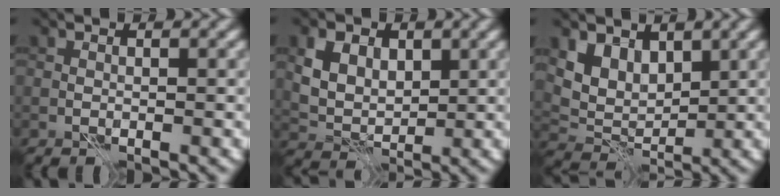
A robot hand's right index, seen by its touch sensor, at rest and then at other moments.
{"total": 6.2, "force": [2.5, 4.4, 3.5], "torque": [-0.077, 0.007, 0.041]}
{"total": 4.0, "force": [2.6, 2.6, 1.7], "torque": [-0.041, -0.013, 0.042]}